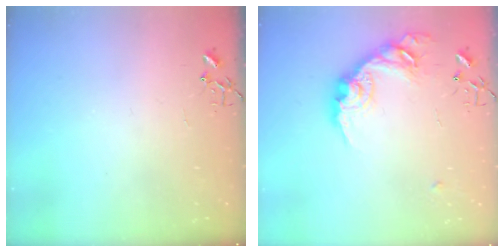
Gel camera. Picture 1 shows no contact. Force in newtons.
{"total": 18.5, "press": 18.5, "slide": 0.9}